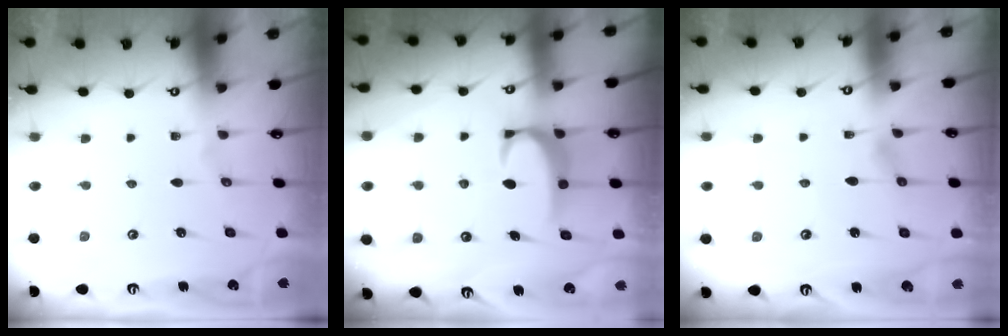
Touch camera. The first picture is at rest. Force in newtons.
{"total": 3.2, "press": 3.2, "slide": 0.6}
{"total": 0.0}